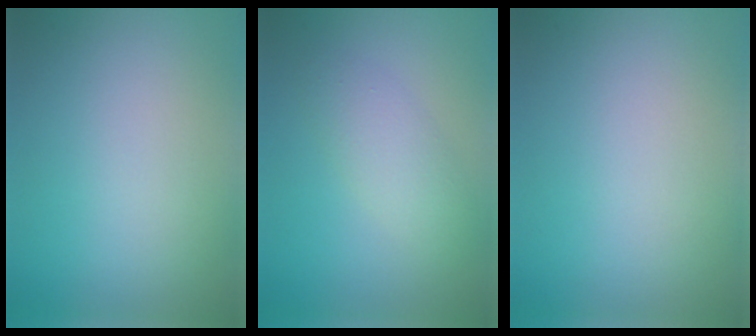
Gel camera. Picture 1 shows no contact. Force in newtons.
{"total": 2.7, "press": 2.7, "slide": 0.2}
{"total": 0.0}